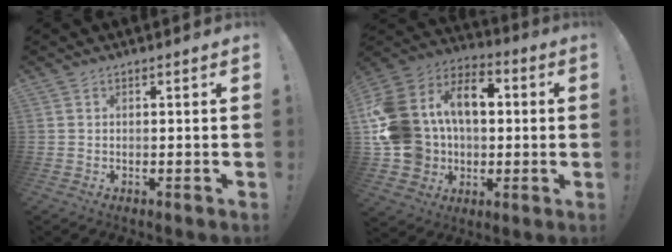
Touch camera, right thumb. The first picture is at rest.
{"total": 20.4, "force": [3.8, 16.5, 11.5], "torque": [-0.241, -0.002, 0.098]}